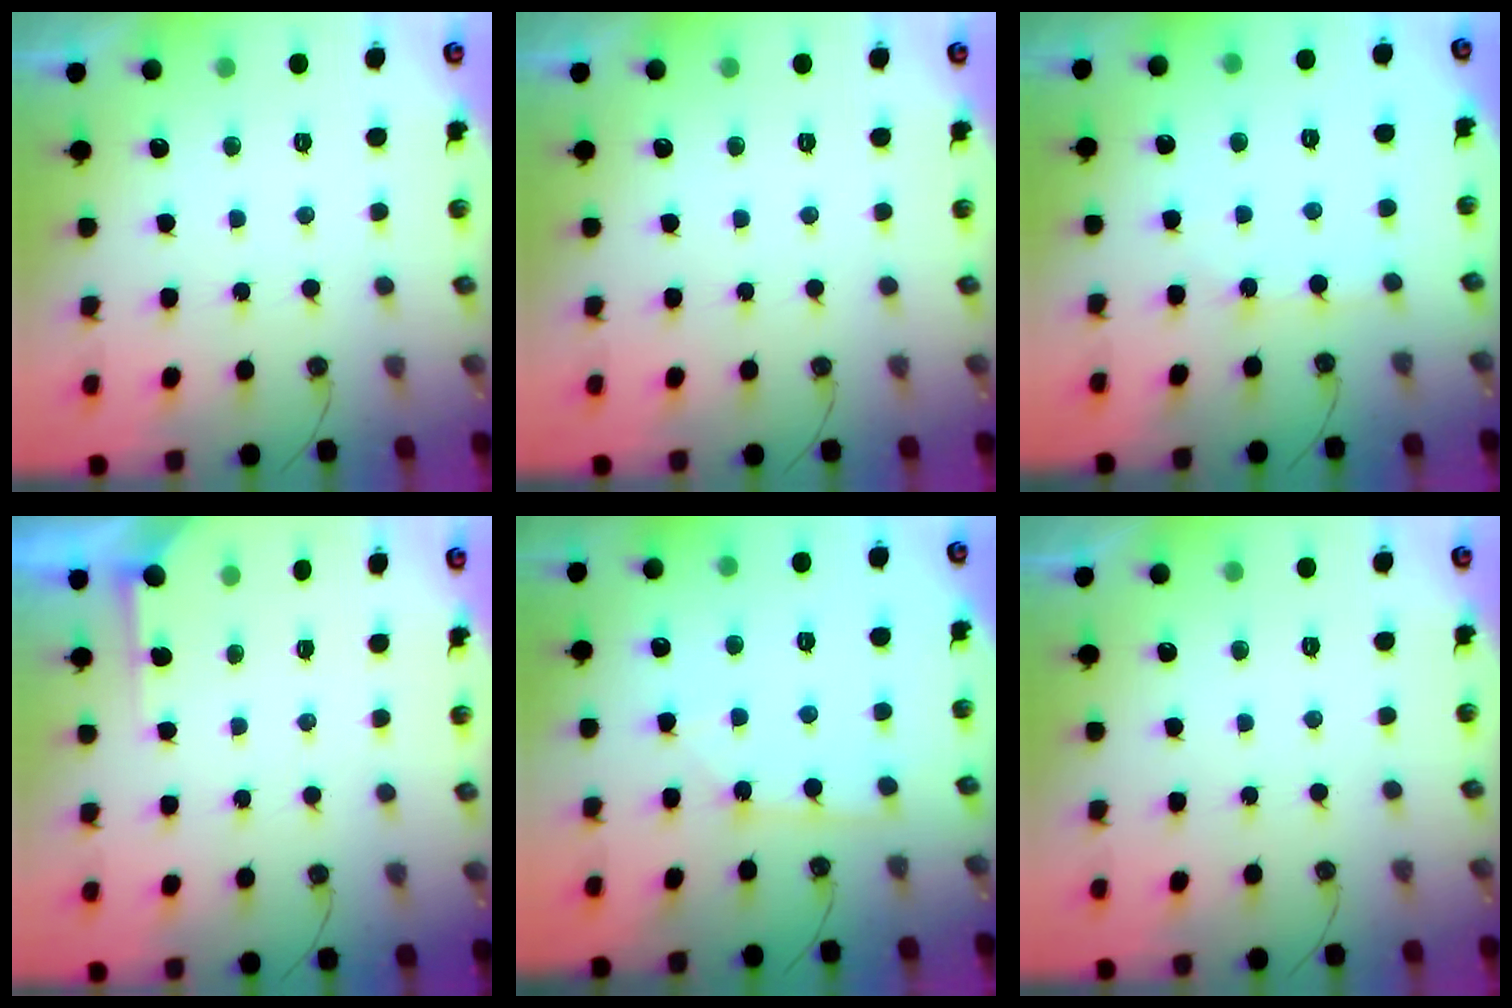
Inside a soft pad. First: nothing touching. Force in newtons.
{"total": 0.0}
{"total": 3.9, "press": 3.9, "slide": 0.5}
{"total": 1.6, "press": 1.6, "slide": 0.2}
{"total": 2.7, "press": 2.7, "slide": 0.4}
{"total": 0.0}